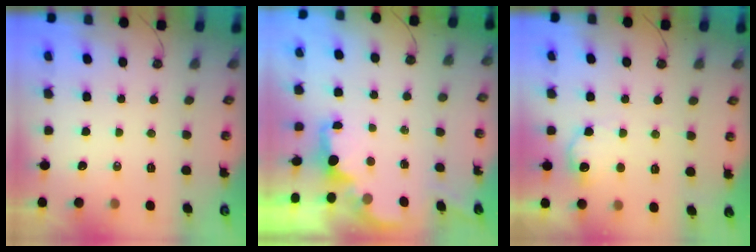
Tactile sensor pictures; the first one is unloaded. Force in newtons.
{"total": 1.6, "press": 1.4, "slide": 0.7}
{"total": 9.2, "press": 9.2, "slide": 0.6}